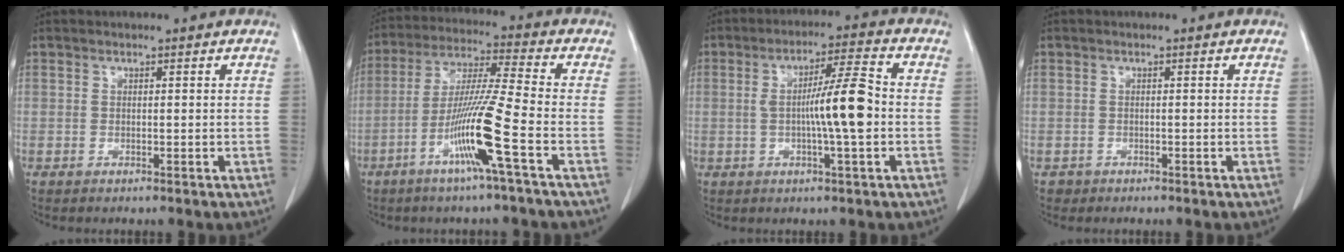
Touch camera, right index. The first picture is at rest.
{"total": 12.0, "force": [-4.9, -1.5, 10.8], "torque": [-0.210, -0.010, -0.097]}
{"total": 9.0, "force": [-0.8, 0.2, 9.0], "torque": [-0.150, 0.009, -0.018]}
{"total": 0.8, "force": [-0.5, 0.6, -0.1], "torque": [-0.007, 0.002, -0.009]}